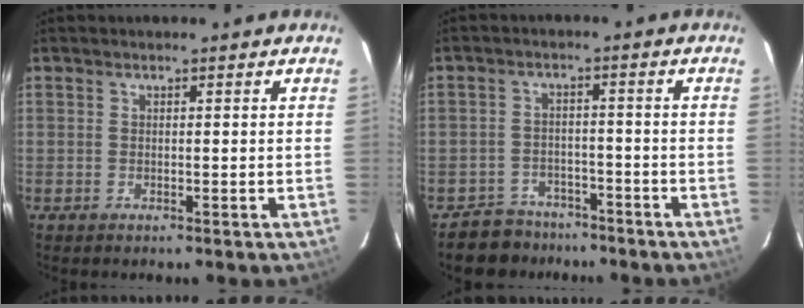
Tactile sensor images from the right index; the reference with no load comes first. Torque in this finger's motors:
{"motor_torque": [0.07, -0.16, -0.30, -0.20]}